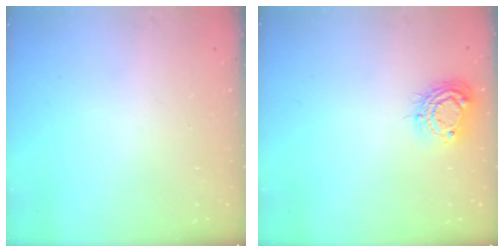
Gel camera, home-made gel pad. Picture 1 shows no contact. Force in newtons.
{"total": 9.1, "press": 9.0, "slide": 0.8}